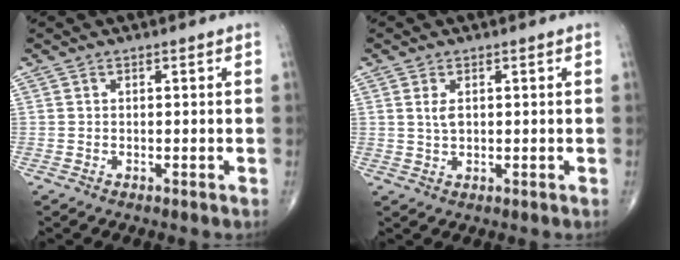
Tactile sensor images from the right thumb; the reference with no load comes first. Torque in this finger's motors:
{"motor_torque": [-0.13, 0.26, 0.22, 0.20, -0.01]}